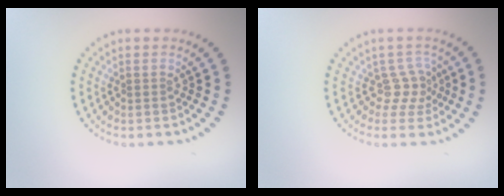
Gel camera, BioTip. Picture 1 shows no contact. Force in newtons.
{"total": 2.2, "press": 1.5, "slide": 1.6}